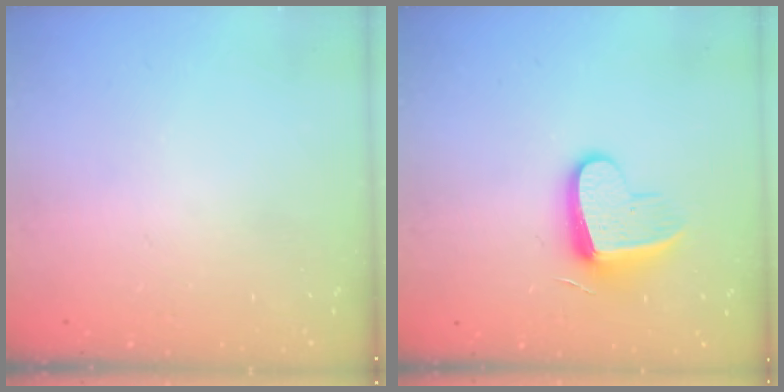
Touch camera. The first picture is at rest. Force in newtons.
{"total": 11.6, "press": 11.6, "slide": 0.5}